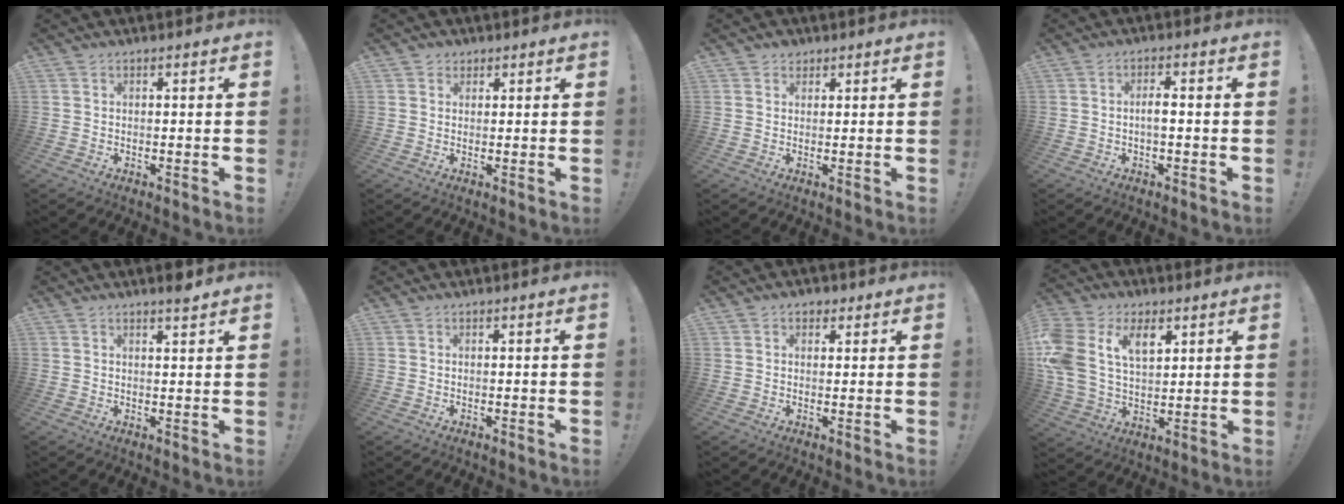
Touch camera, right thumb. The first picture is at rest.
{"total": 1.9, "force": [1.1, 1.5, 0.3], "torque": [0.002, -0.005, 0.018]}
{"total": 2.3, "force": [1.4, 1.7, 0.4], "torque": [0.000, -0.005, 0.026]}
{"total": 3.4, "force": [-0.7, 1.0, 3.2], "torque": [-0.063, 0.010, -0.013]}
{"total": 2.6, "force": [2.2, -0.2, 1.4], "torque": [-0.013, -0.018, 0.034]}
{"total": 0.0}
{"total": 2.6, "force": [1.2, 2.0, 1.1], "torque": [-0.006, -0.003, 0.019]}
{"total": 15.6, "force": [6.5, 10.3, 9.7], "torque": [-0.210, -0.020, 0.120]}